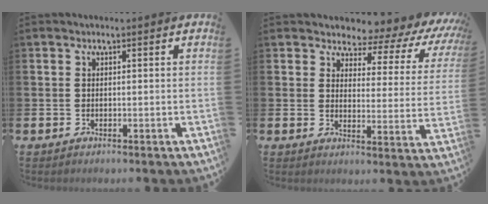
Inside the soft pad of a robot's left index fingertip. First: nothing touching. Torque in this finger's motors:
{"motor_torque": [0.38, -0.35, 0.50, 0.05]}